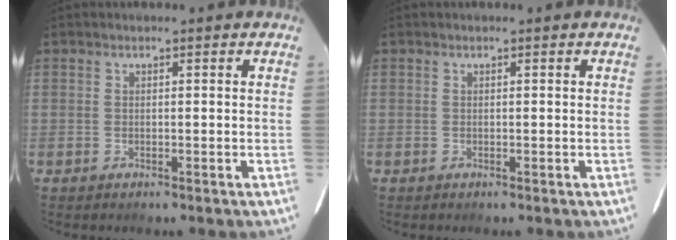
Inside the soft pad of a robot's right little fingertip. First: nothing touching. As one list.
[{"total": 0.0}]